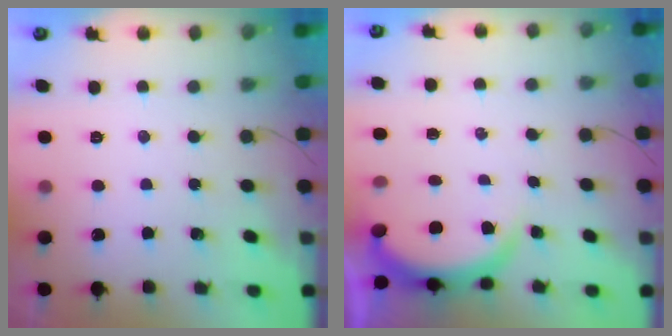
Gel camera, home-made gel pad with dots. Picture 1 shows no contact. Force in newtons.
{"total": 4.6, "press": 4.6, "slide": 0.4}